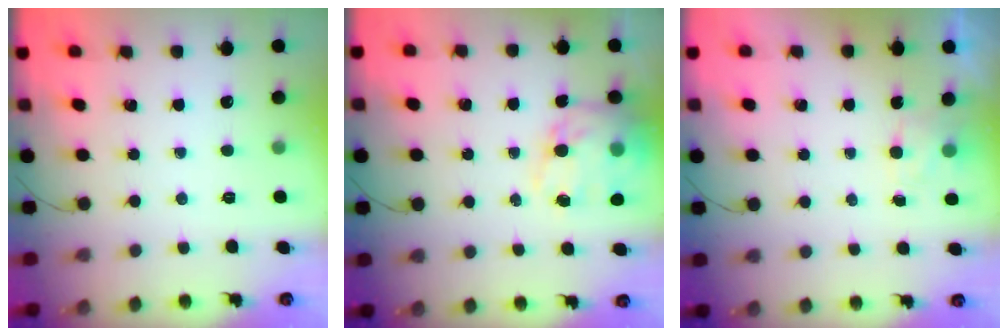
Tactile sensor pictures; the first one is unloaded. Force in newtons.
{"total": 14.1, "press": 13.7, "slide": 3.3}
{"total": 3.3, "press": 3.2, "slide": 0.8}